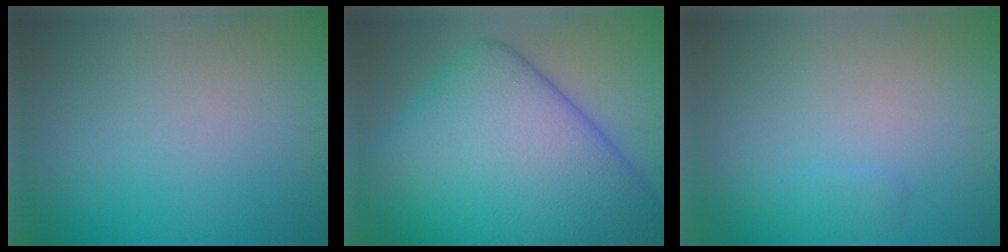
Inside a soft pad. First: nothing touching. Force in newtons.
{"total": 16.5, "press": 16.5, "slide": 0.2}
{"total": 0.8, "press": 0.8, "slide": 0.1}